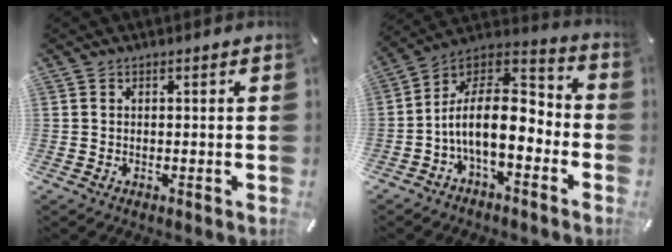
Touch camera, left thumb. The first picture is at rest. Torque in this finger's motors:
{"motor_torque": [1.92, 3.08, 0.73, 0.47, 0.20]}